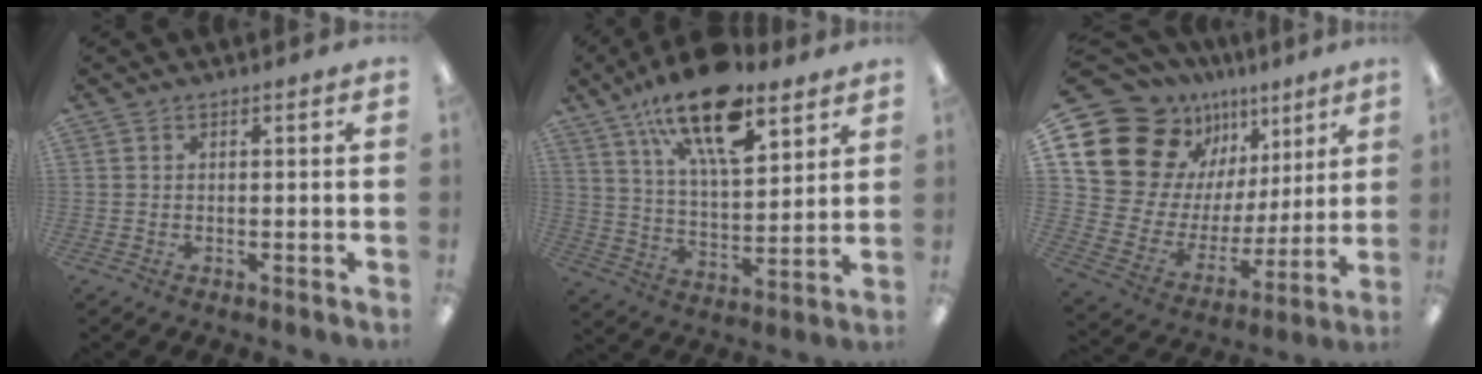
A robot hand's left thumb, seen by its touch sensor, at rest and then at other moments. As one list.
[{"total": 20.8, "force": [13.3, 8.5, 13.6], "torque": [-0.218, -0.069, 0.225]}, {"total": 16.9, "force": [10.5, 11.6, 6.5], "torque": [-0.138, -0.075, 0.205]}]